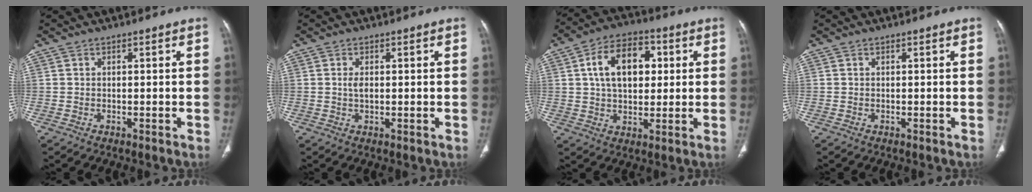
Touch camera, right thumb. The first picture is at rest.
{"total": 1.8, "force": [0.2, 0.9, 1.5], "torque": [-0.030, -0.002, 0.003]}
{"total": 13.2, "force": [2.9, 8.4, 9.8], "torque": [-0.136, 0.008, 0.042]}
{"total": 0.0}